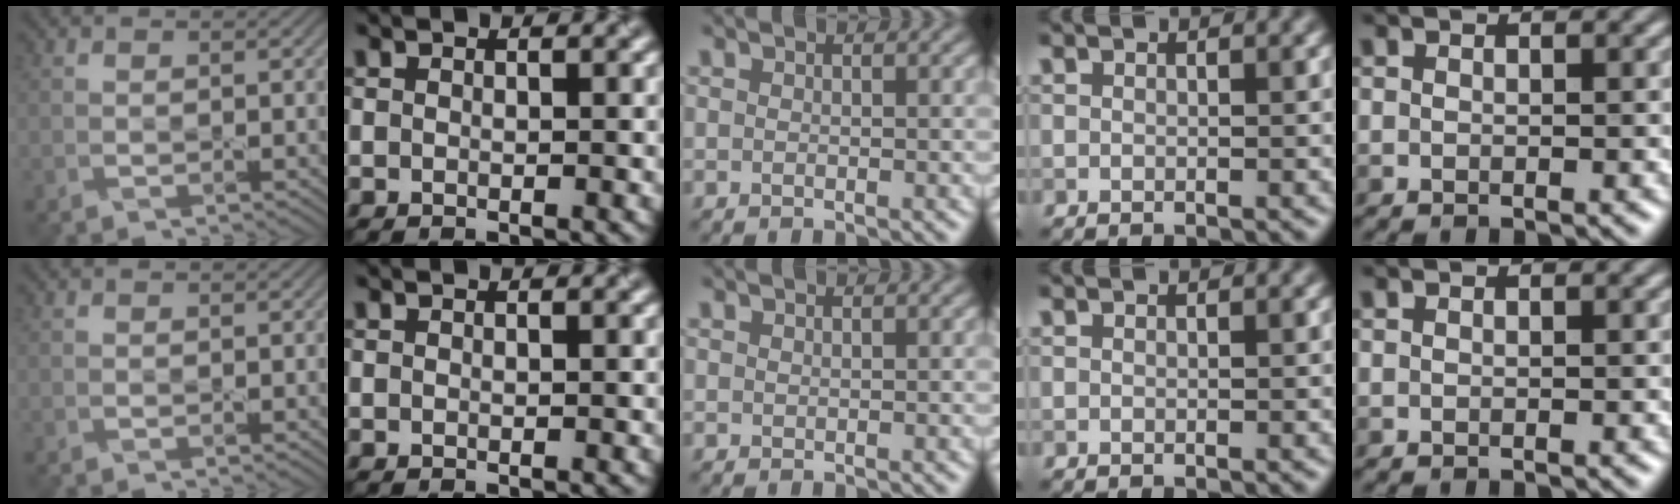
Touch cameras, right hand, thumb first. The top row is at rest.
{}